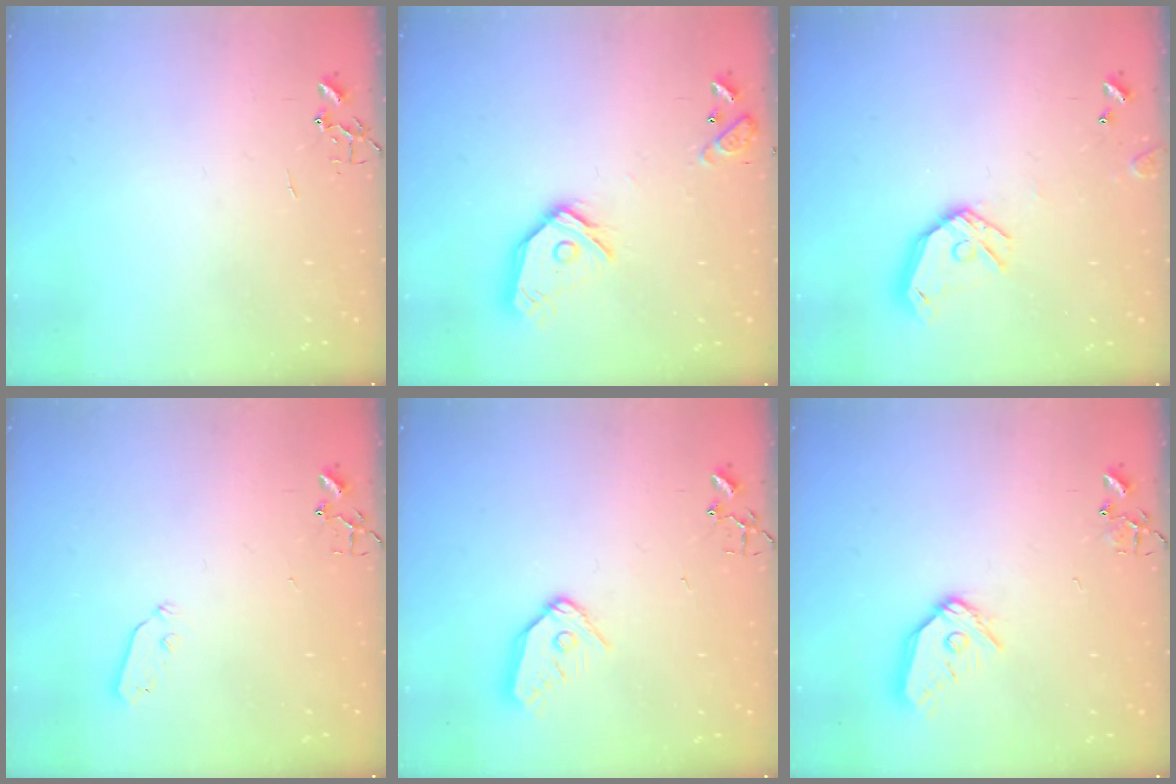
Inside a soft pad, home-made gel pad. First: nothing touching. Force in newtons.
{"total": 14.7, "press": 14.6, "slide": 2.0}
{"total": 13.0, "press": 12.9, "slide": 1.9}
{"total": 3.1, "press": 3.0, "slide": 0.4}
{"total": 10.7, "press": 10.6, "slide": 1.1}
{"total": 12.5, "press": 12.4, "slide": 1.6}